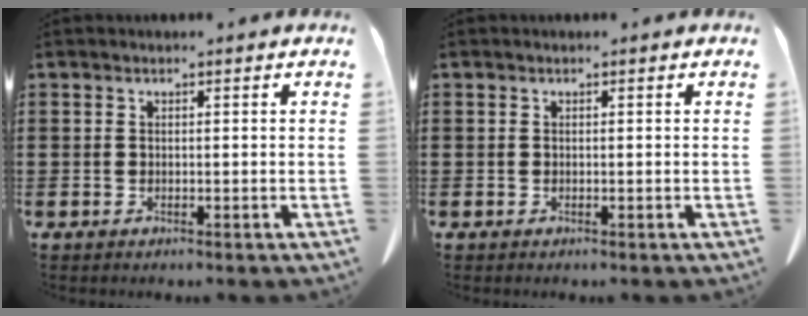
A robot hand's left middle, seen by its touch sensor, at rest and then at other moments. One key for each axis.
{"total": 0.0}